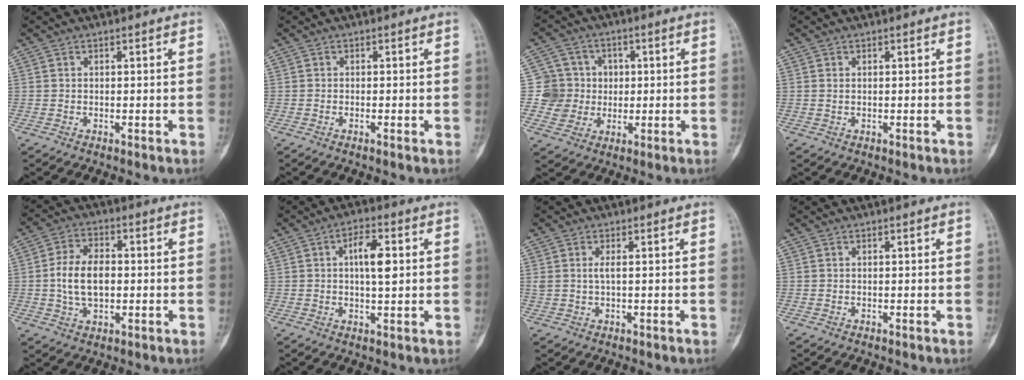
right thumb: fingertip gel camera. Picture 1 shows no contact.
{"total": 0.8, "force": [-0.4, 0.1, 0.7], "torque": [-0.014, 0.000, -0.007]}
{"total": 8.3, "force": [0.5, 8.2, 0.9], "torque": [0.027, 0.014, 0.007]}
{"total": 0.5, "force": [0.2, 0.3, 0.4], "torque": [-0.011, 0.002, 0.005]}
{"total": 9.3, "force": [-0.3, 5.7, 7.4], "torque": [-0.127, 0.011, -0.007]}
{"total": 7.0, "force": [1.1, 2.6, 6.4], "torque": [-0.096, 0.001, 0.014]}
{"total": 1.7, "force": [0.4, 0.5, 1.6], "torque": [-0.045, 0.007, 0.015]}
{"total": 0.0}